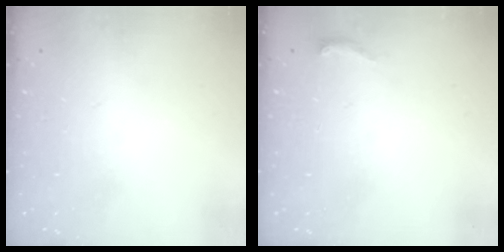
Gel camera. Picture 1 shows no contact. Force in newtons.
{"total": 6.9, "press": 2.8, "slide": 6.3}